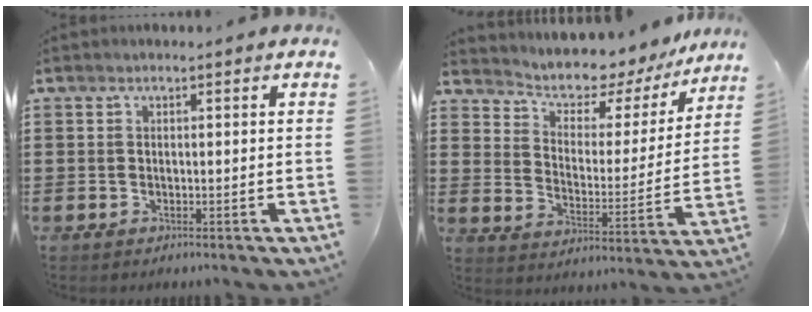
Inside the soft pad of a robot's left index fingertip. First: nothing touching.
{"total": 5.3, "force": [4.8, 2.1, 1.0], "torque": [-0.043, -0.042, 0.075]}